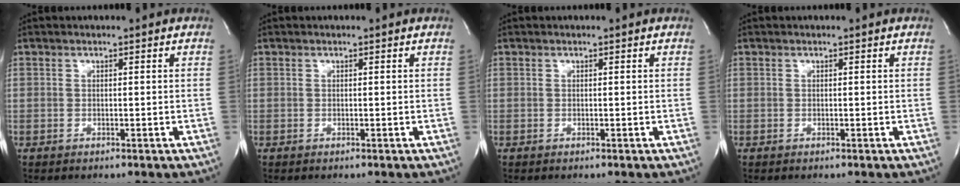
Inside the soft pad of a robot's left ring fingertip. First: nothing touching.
{"total": 0.0}
{"total": 0.0}
{"total": 0.0}